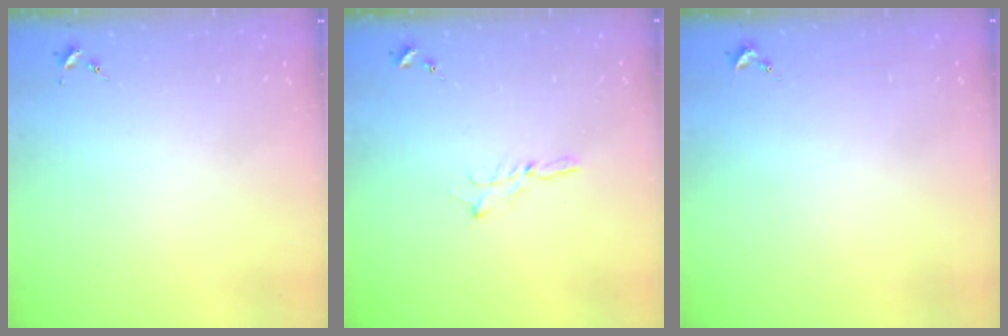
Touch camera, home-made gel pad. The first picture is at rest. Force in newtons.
{"total": 1.6, "press": 1.6, "slide": 0.1}
{"total": 0.9, "press": 0.9, "slide": 0.1}